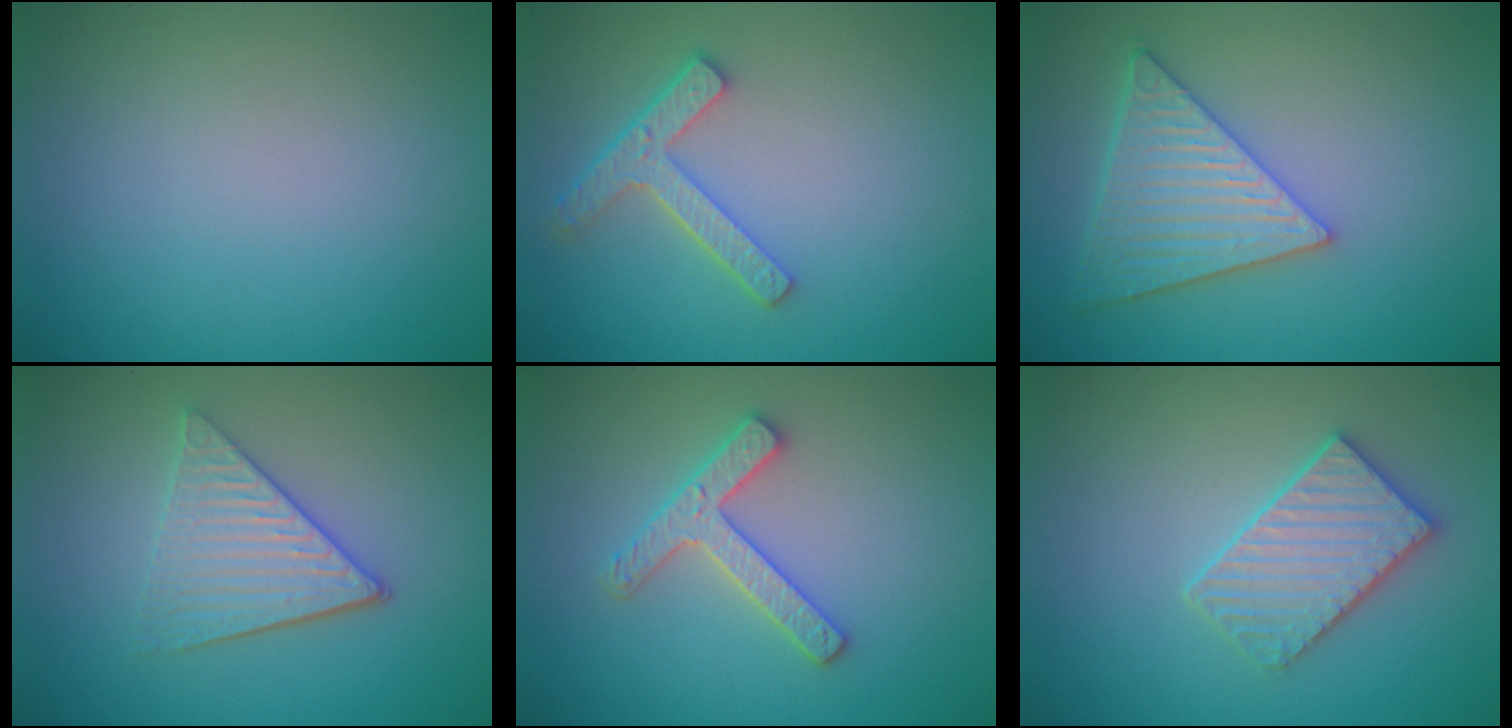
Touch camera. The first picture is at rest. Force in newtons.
{"total": 3.7, "press": 2.8, "slide": 2.3}
{"total": 5.7, "press": 5.0, "slide": 2.9}
{"total": 4.1, "press": 3.3, "slide": 2.3}
{"total": 2.9, "press": 2.8, "slide": 0.6}
{"total": 3.4, "press": 3.4, "slide": 0.3}